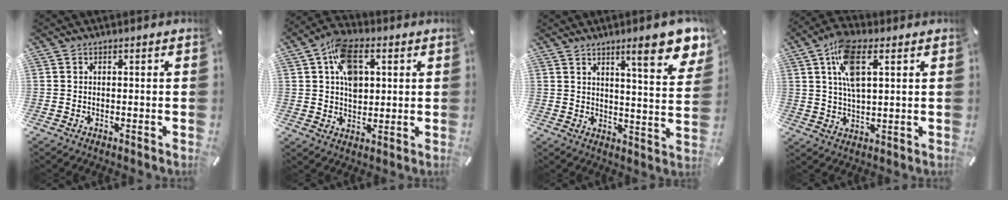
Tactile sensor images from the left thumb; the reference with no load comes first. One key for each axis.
{"total": 10.9, "fx": 2.9, "fy": 7.7, "fz": 7.1, "tx": -0.120, "ty": 0.008, "tz": 0.054}
{"total": 13.1, "fx": 8.4, "fy": 2.9, "fz": 9.7, "tx": -0.139, "ty": -0.048, "tz": 0.133}
{"total": 10.2, "fx": 4.0, "fy": 4.6, "fz": 8.3, "tx": -0.159, "ty": 0.000, "tz": 0.069}